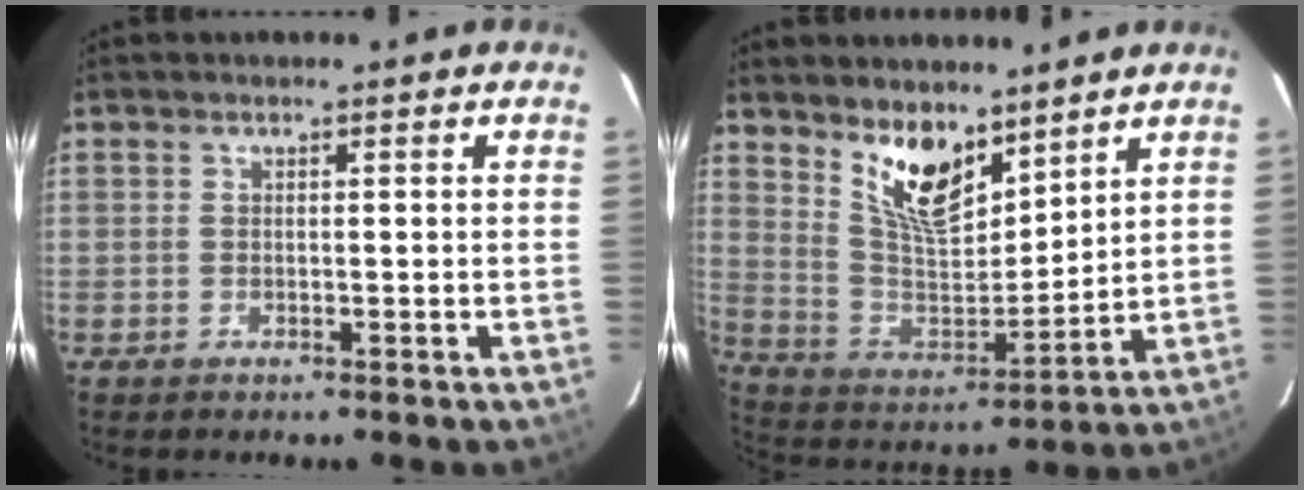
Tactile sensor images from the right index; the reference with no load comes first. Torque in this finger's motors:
{"motor_torque": [0.79, 0.74, 0.65, 0.12]}